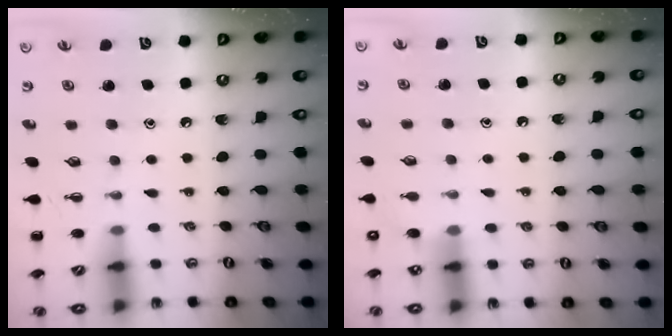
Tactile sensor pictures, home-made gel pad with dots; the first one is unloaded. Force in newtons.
{"total": 4.8, "press": 4.5, "slide": 1.6}